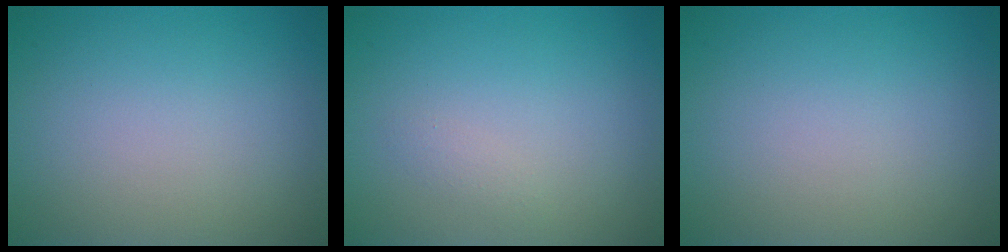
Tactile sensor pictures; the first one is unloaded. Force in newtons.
{"total": 0.7, "press": 0.7, "slide": 0.1}
{"total": 0.0}